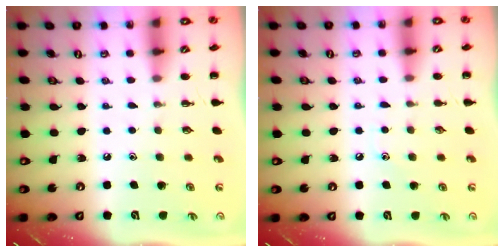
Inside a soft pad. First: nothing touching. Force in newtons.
{"total": 5.7, "press": 5.3, "slide": 2.0}